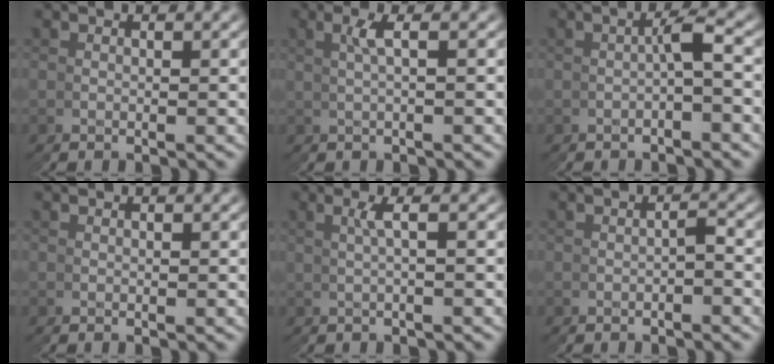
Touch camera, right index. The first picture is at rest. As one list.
[{"total": 1.4, "force": [0.9, -1.0, 0.5], "torque": [-0.007, 0.019, 0.013]}, {"total": 1.1, "force": [-0.8, -0.3, 0.7], "torque": [-0.013, 0.002, -0.010]}, {"total": 0.0}, {"total": 1.4, "force": [0.7, -1.2, 0.3], "torque": [-0.005, 0.018, 0.009]}, {"total": 1.1, "force": [-1.1, 0.2, -0.2], "torque": [0.003, -0.004, -0.015]}]